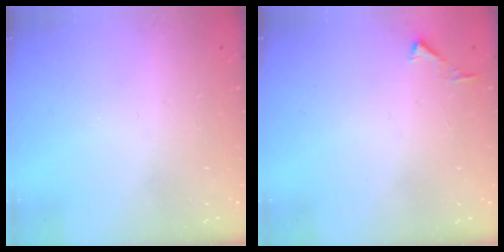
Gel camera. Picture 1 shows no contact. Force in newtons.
{"total": 2.8, "press": 2.8, "slide": 0.3}